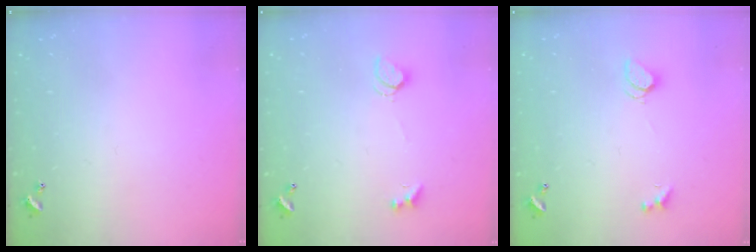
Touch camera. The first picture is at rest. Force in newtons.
{"total": 2.8, "press": 2.8, "slide": 0.6}
{"total": 1.8, "press": 1.8, "slide": 0.5}